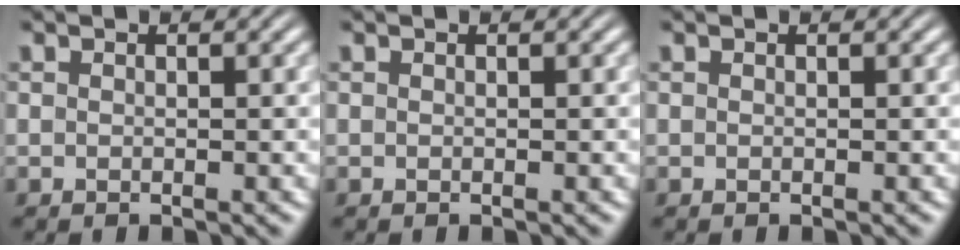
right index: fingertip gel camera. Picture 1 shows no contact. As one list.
[{"total": 0.0}, {"total": 0.0}]